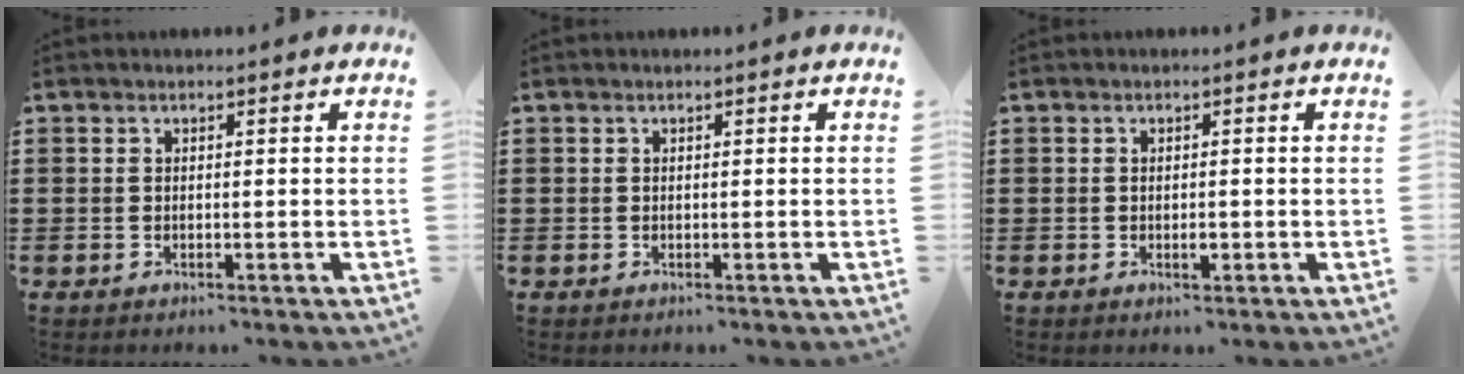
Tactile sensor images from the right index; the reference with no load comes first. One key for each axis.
{"total": 0.0}
{"total": 1.4, "fx": -0.3, "fy": 0.5, "fz": 1.3, "tx": -0.024, "ty": -0.002, "tz": -0.005}